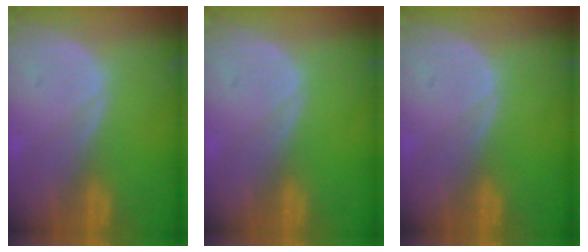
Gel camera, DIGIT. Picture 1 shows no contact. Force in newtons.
{"total": 0.0}
{"total": 0.0}